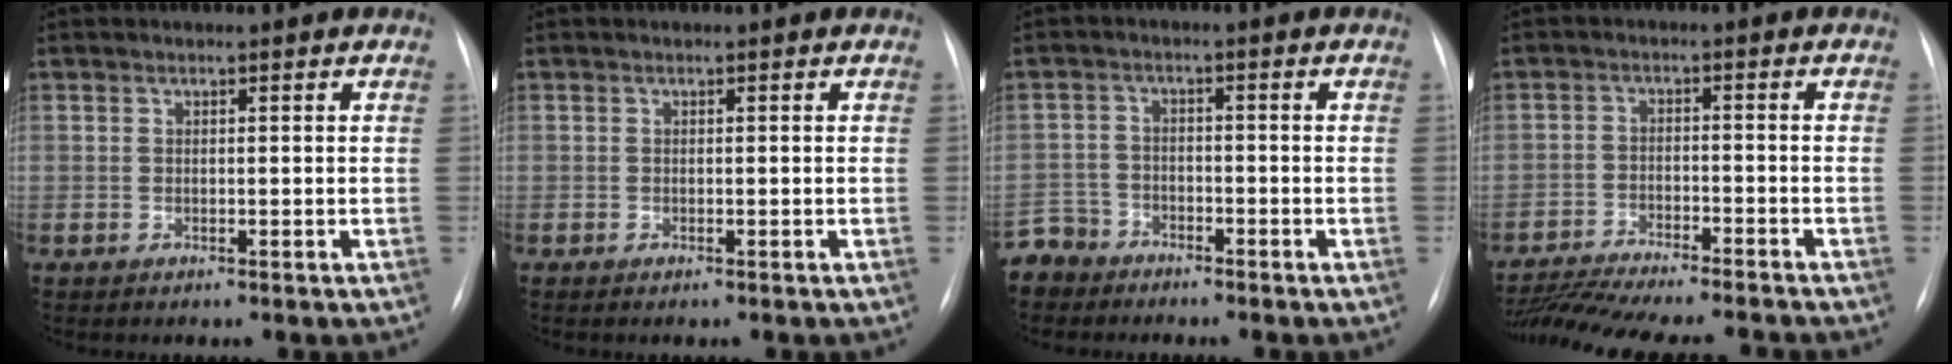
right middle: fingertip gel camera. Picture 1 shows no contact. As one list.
[{"total": 0.0}, {"total": 4.9, "force": [-4.2, 2.4, -0.8], "torque": [0.023, -0.003, -0.085]}, {"total": 18.2, "force": [-16.5, 1.9, 7.5], "torque": [-0.147, -0.026, -0.238]}]